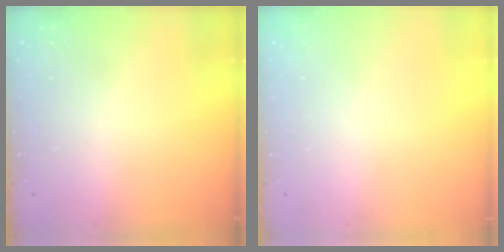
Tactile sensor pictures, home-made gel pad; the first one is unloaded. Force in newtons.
{"total": 0.0}